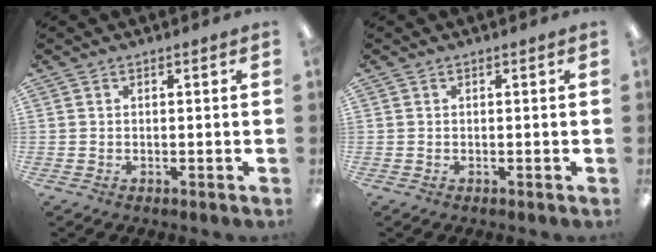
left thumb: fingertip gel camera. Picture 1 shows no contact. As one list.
[{"total": 0.0}]